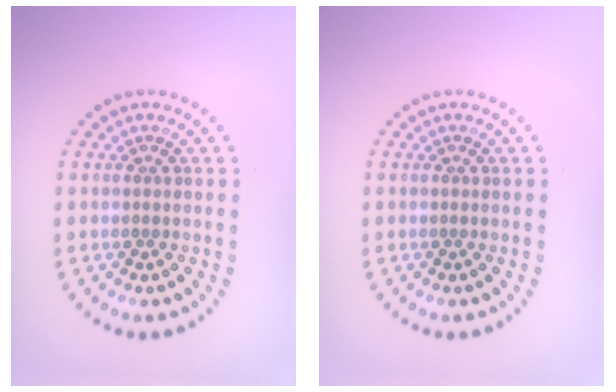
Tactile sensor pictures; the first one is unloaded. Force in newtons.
{"total": 0.0}